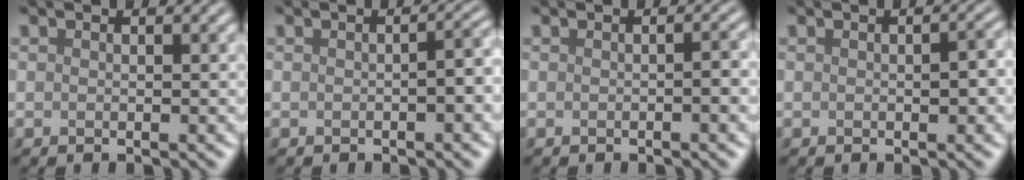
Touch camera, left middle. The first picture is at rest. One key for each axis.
{"total": 2.0, "fx": -0.4, "fy": 0.4, "fz": 1.9, "tx": -0.026, "ty": 0.007, "tz": -0.002}
{"total": 1.2, "fx": -0.3, "fy": 0.2, "fz": 1.2, "tx": -0.016, "ty": 0.004, "tz": -0.002}
{"total": 1.9, "fx": -0.1, "fy": 0.8, "fz": 1.7, "tx": -0.021, "ty": 0.001, "tz": 0.000}